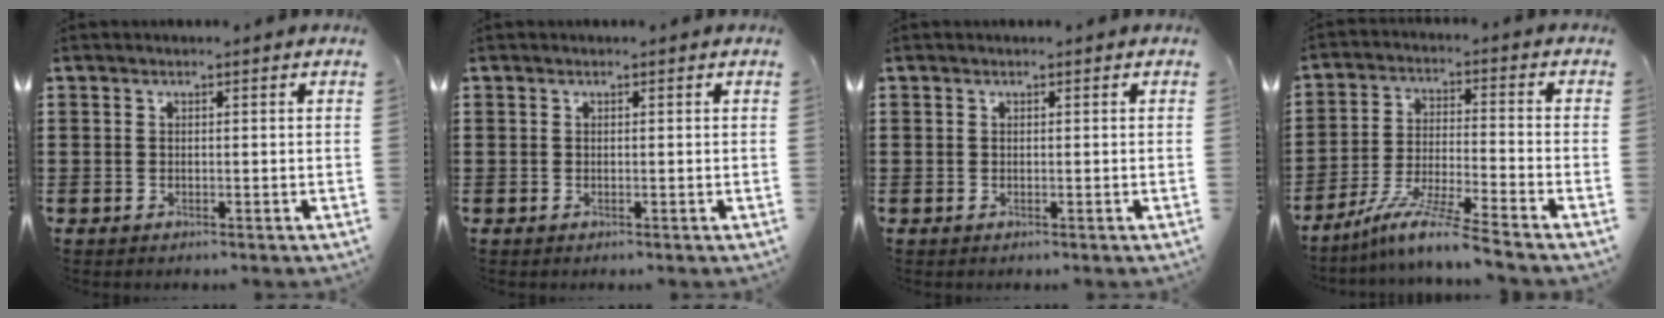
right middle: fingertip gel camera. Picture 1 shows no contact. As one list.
[{"total": 0.0}, {"total": 0.0}, {"total": 8.4, "force": [-7.0, -0.4, 4.5], "torque": [-0.096, -0.012, -0.140]}]